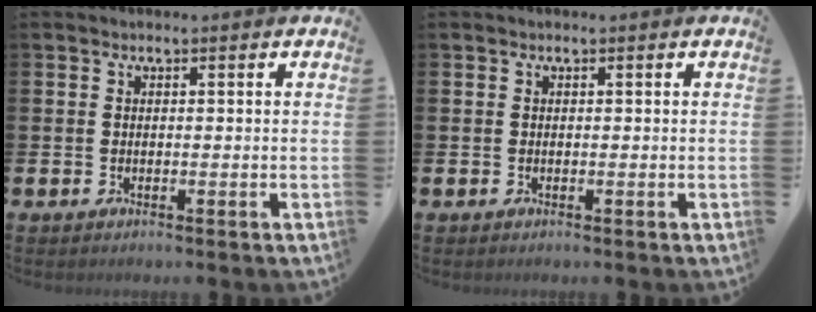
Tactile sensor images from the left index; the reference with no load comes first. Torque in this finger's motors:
{"motor_torque": [0.00, 0.00, 0.00, 0.00]}